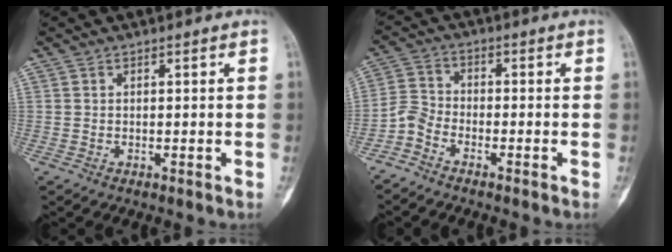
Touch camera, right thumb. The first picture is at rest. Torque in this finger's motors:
{"motor_torque": [2.97, 1.89, -0.10, -0.45, 0.09]}